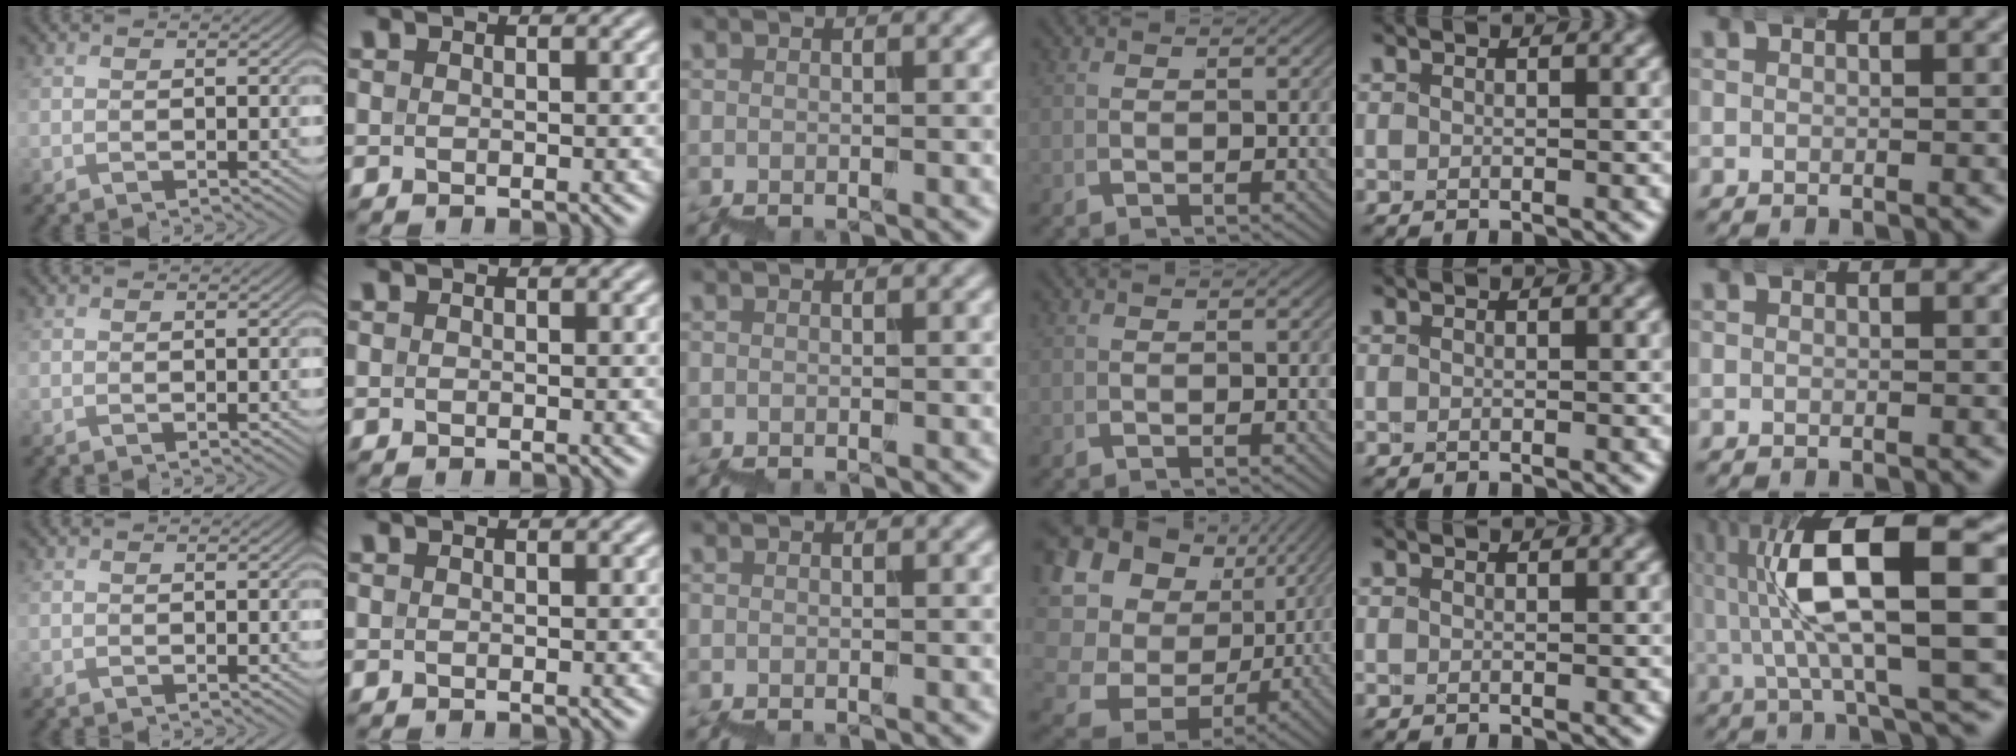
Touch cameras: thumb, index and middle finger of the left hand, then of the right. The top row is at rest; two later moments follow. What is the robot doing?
{"motion": "wrap", "object": "bubble wrap"}